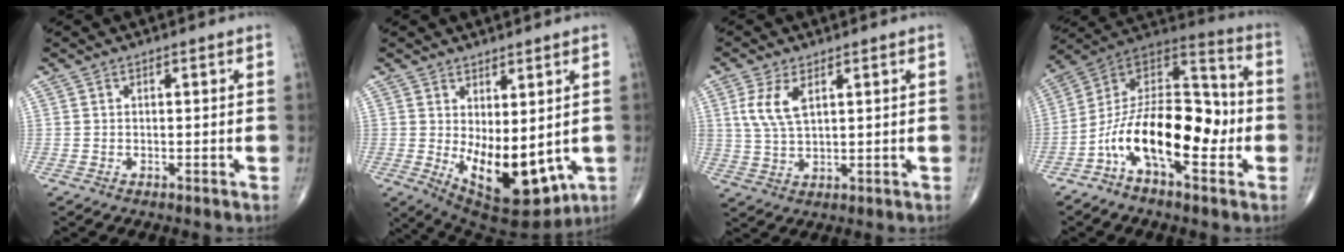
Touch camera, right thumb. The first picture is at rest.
{"total": 13.9, "force": [-1.2, 6.8, 12.1], "torque": [-0.168, -0.025, 0.009]}
{"total": 6.4, "force": [2.4, 3.0, 5.1], "torque": [-0.113, -0.005, 0.057]}
{"total": 19.9, "force": [-5.4, 9.8, 16.4], "torque": [-0.247, 0.065, -0.098]}